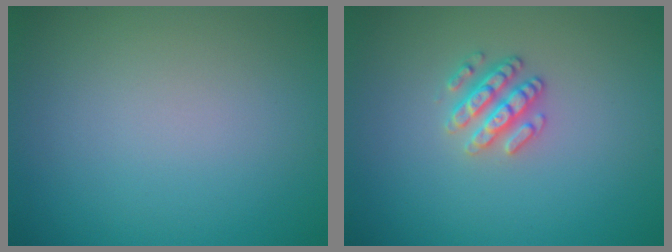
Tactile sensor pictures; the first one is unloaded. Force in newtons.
{"total": 2.5, "press": 2.4, "slide": 0.7}